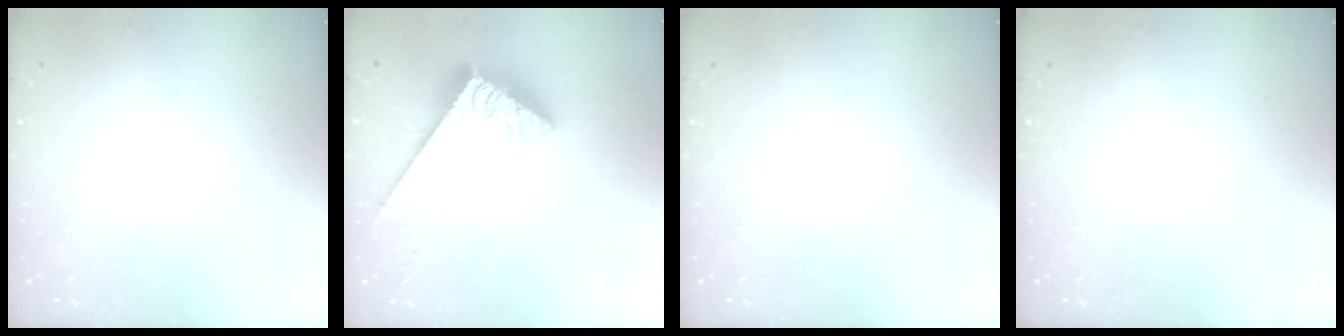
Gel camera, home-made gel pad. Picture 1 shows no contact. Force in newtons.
{"total": 3.8, "press": 3.7, "slide": 0.7}
{"total": 0.0}
{"total": 0.0}